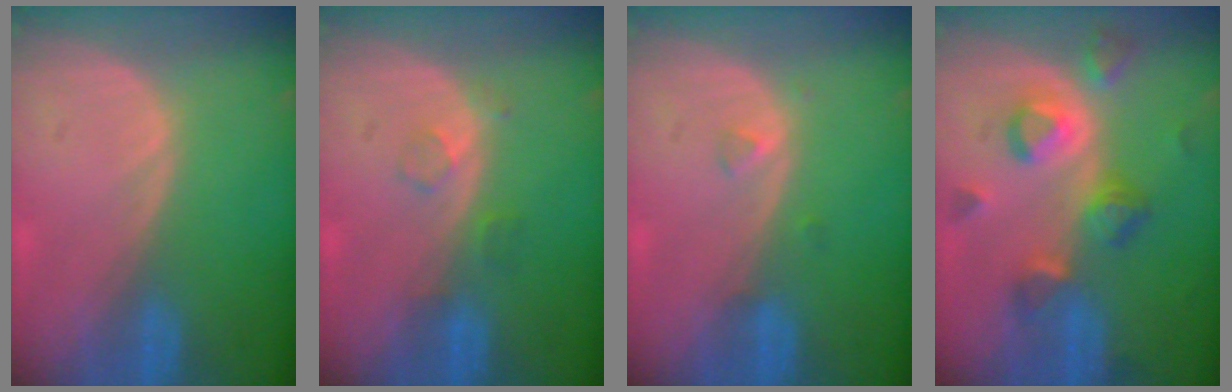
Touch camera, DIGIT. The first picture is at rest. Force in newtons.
{"total": 2.1, "press": 2.1, "slide": 0.2}
{"total": 1.2, "press": 1.2, "slide": 0.1}
{"total": 7.2, "press": 7.2, "slide": 1.0}